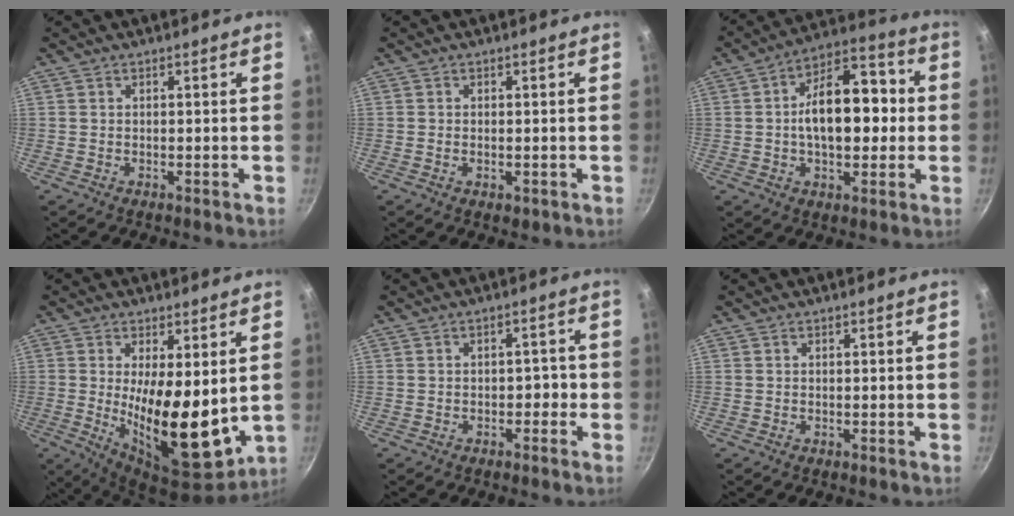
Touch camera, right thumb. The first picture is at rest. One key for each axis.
{"total": 1.8, "fx": -0.4, "fy": 1.1, "fz": 1.4, "tx": -0.021, "ty": -0.004, "tz": -0.005}
{"total": 16.5, "fx": -0.1, "fy": 9.6, "fz": 13.5, "tx": -0.167, "ty": 0.037, "tz": -0.013}
{"total": 16.1, "fx": 0.9, "fy": 6.4, "fz": 14.8, "tx": -0.215, "ty": -0.037, "tz": 0.027}
{"total": 2.4, "fx": -1.0, "fy": 1.6, "fz": 1.5, "tx": 0.001, "ty": 0.018, "tz": -0.015}
{"total": 0.0}